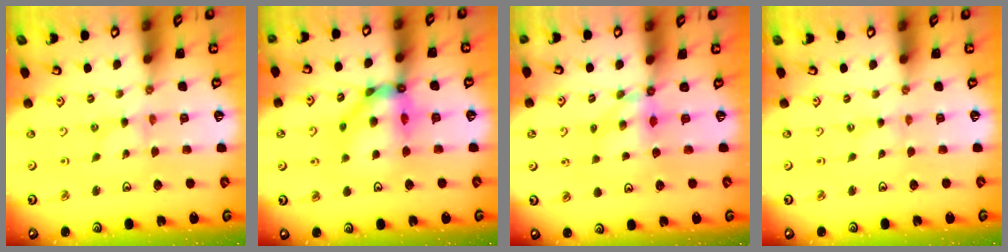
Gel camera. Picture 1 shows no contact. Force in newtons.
{"total": 13.2, "press": 13.0, "slide": 2.0}
{"total": 5.4, "press": 5.4, "slide": 0.2}
{"total": 0.0}